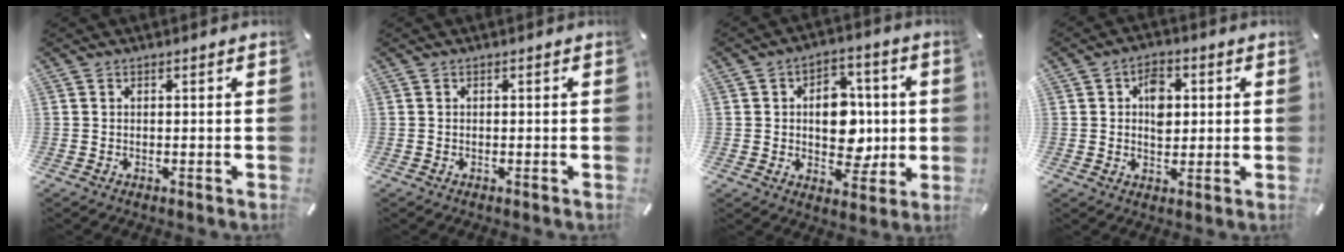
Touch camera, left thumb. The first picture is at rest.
{"total": 0.0}
{"total": 11.3, "force": [0.3, 8.6, 7.4], "torque": [-0.090, 0.007, 0.008]}
{"total": 6.5, "force": [1.0, 4.8, 4.2], "torque": [-0.047, -0.003, 0.011]}